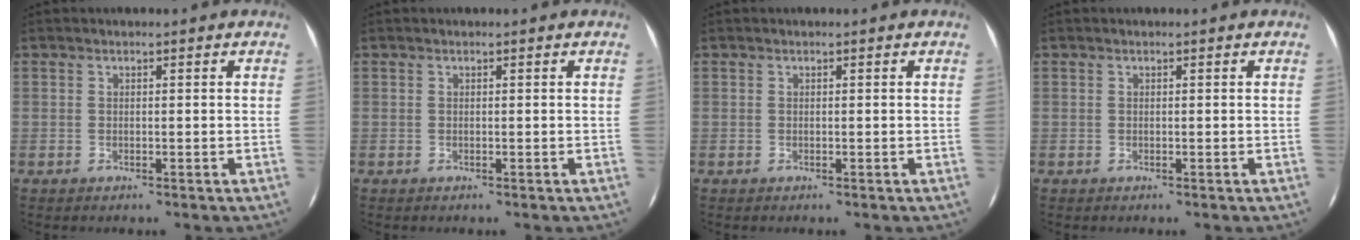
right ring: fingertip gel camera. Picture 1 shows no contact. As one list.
[{"total": 0.0}, {"total": 0.0}, {"total": 0.0}]